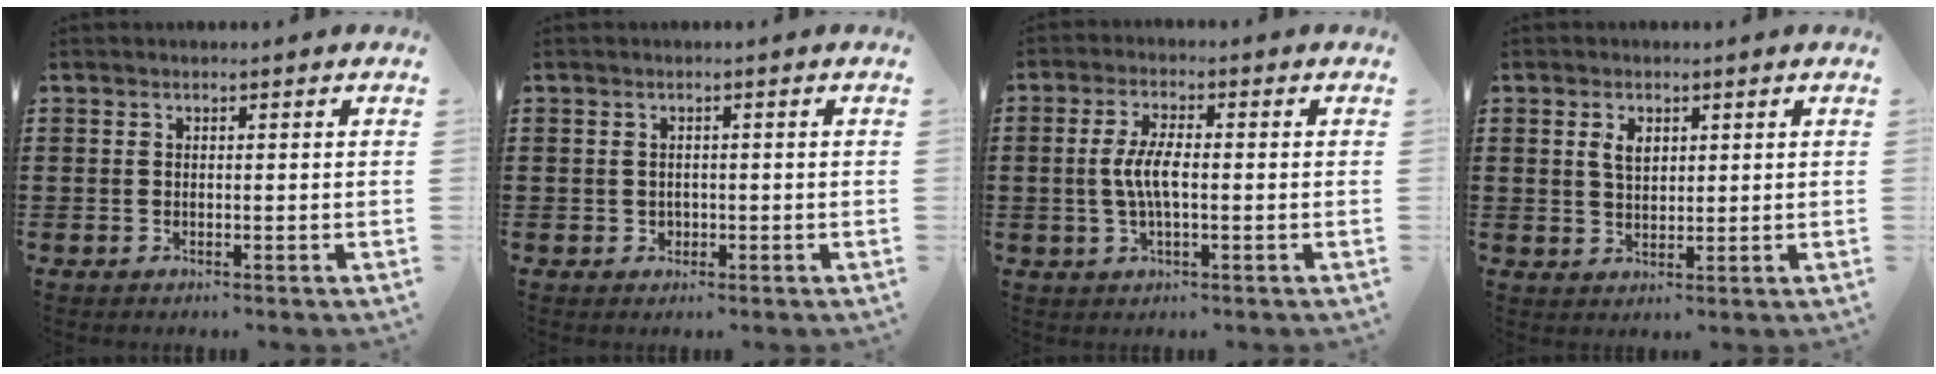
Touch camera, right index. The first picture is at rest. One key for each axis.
{"total": 1.0, "fx": 0.0, "fy": 1.0, "fz": 0.3, "tx": -0.008, "ty": 0.005, "tz": -0.001}
{"total": 4.9, "fx": -0.4, "fy": 1.6, "fz": 4.7, "tx": -0.106, "ty": -0.003, "tz": -0.016}
{"total": 3.0, "fx": 1.1, "fy": 1.8, "fz": 2.1, "tx": -0.048, "ty": 0.008, "tz": 0.019}